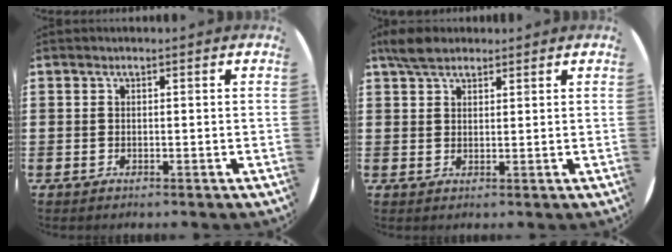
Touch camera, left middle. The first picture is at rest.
{"total": 3.7, "force": [3.1, 1.5, 1.5], "torque": [-0.028, 0.004, 0.057]}